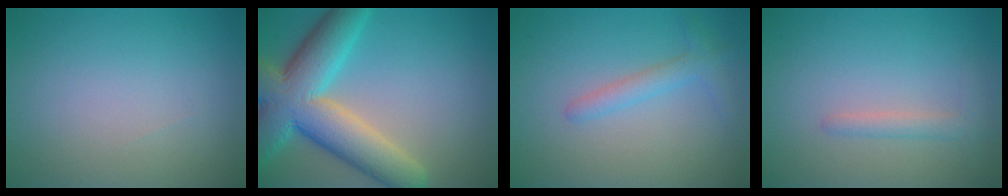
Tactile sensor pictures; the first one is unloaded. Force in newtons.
{"total": 10.7, "press": 10.6, "slide": 0.6}
{"total": 2.1, "press": 2.1, "slide": 0.0}
{"total": 1.5, "press": 1.5, "slide": 0.2}